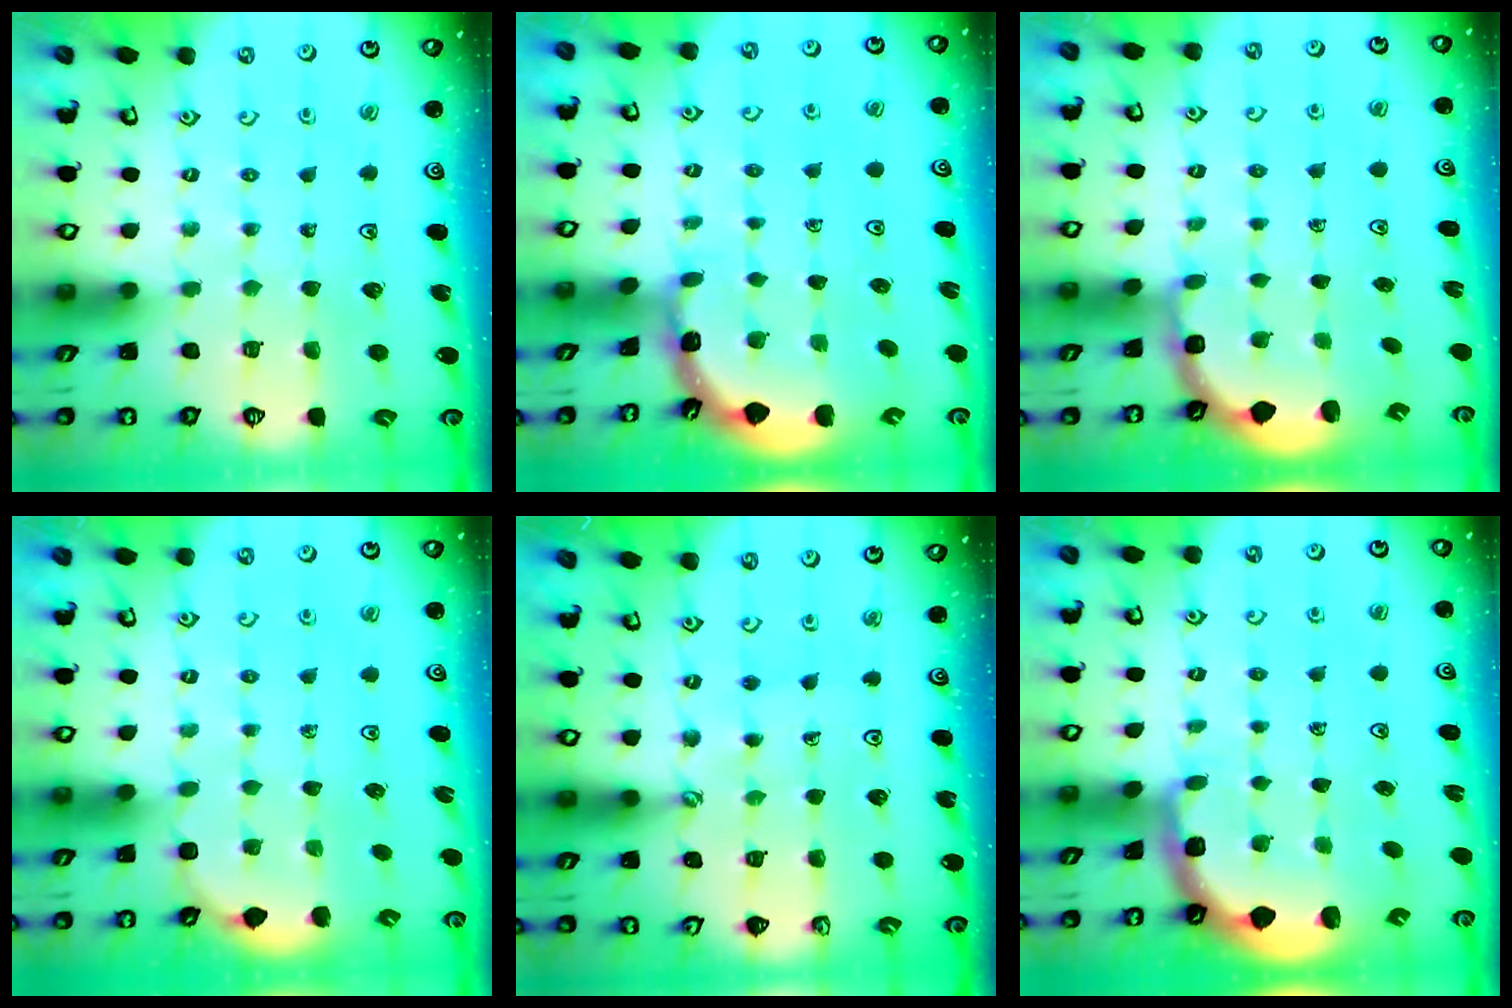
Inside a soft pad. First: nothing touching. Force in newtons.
{"total": 1.7, "press": 1.6, "slide": 0.1}
{"total": 2.9, "press": 1.9, "slide": 2.2}
{"total": 2.2, "press": 1.7, "slide": 1.3}
{"total": 2.5, "press": 2.2, "slide": 1.3}
{"total": 2.0, "press": 1.8, "slide": 0.9}